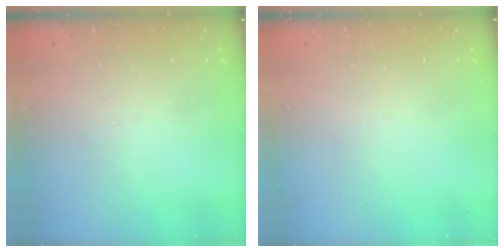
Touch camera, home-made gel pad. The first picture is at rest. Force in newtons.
{"total": 0.0}